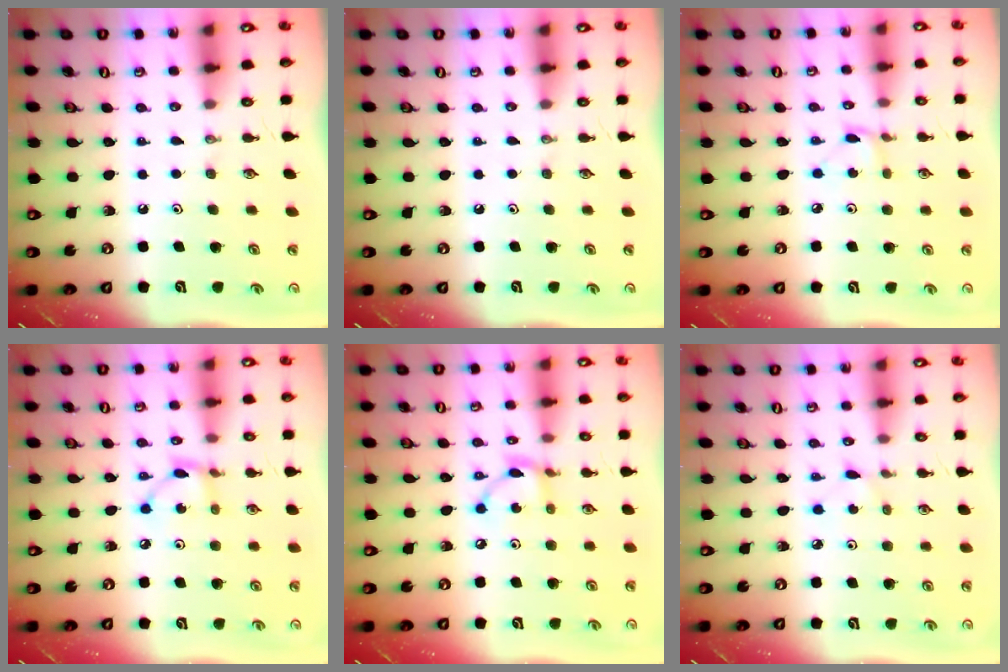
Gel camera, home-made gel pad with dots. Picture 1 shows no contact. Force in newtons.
{"total": 0.0}
{"total": 2.0, "press": 2.0, "slide": 0.2}
{"total": 3.5, "press": 3.5, "slide": 0.1}
{"total": 6.1, "press": 6.1, "slide": 0.1}
{"total": 1.5, "press": 1.4, "slide": 0.2}